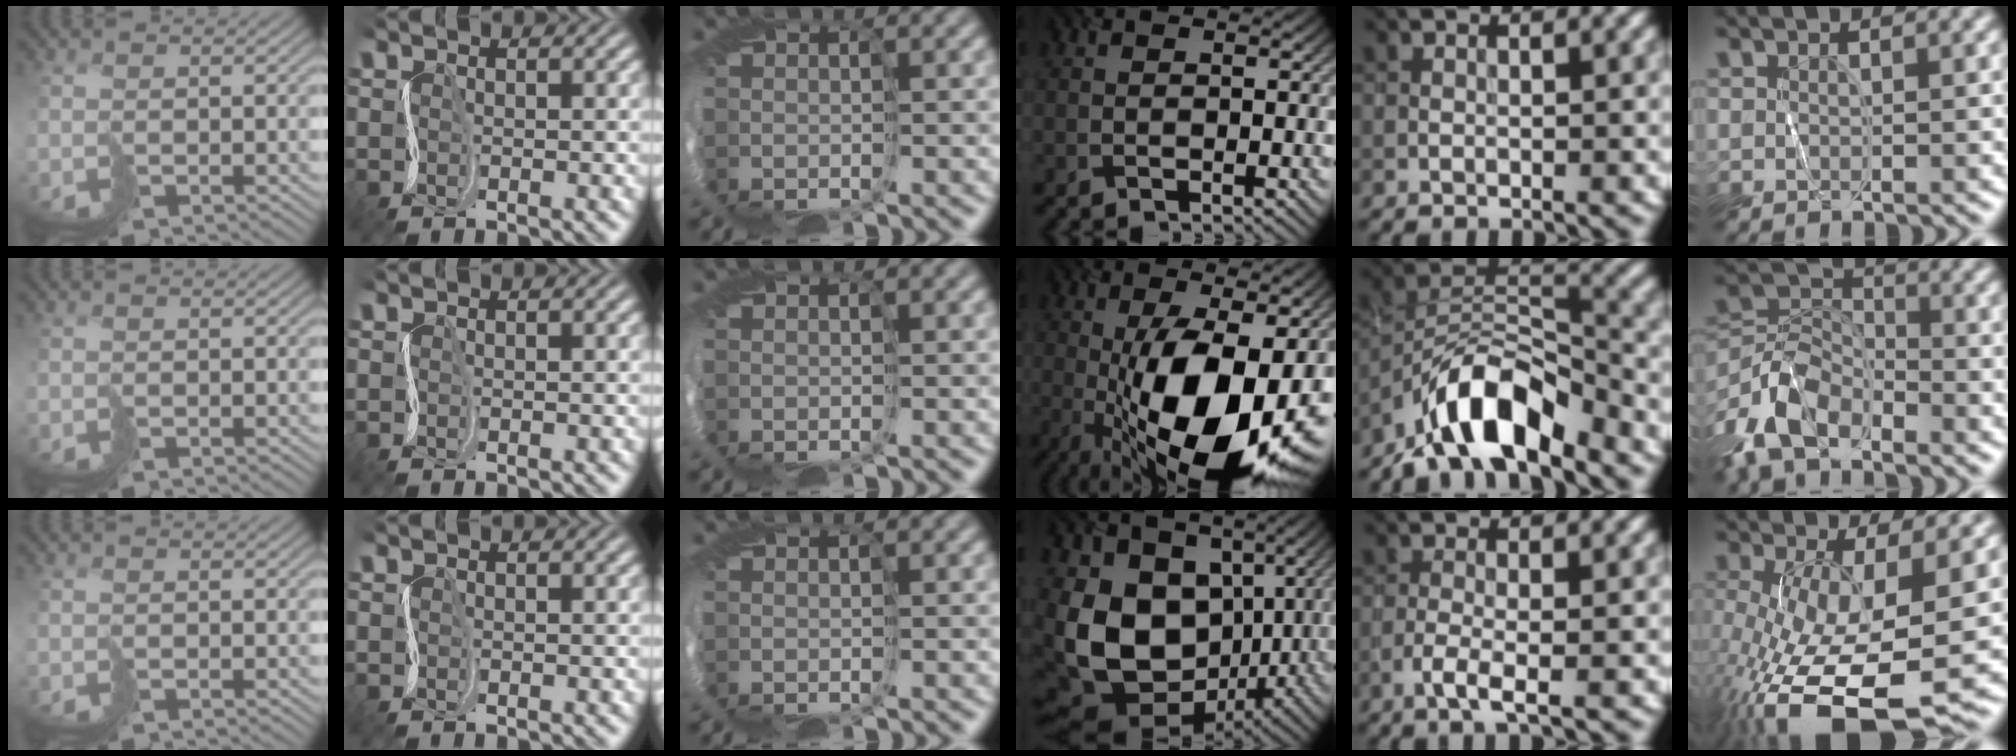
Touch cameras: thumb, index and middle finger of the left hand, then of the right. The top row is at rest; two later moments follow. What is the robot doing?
{"motion": "cut", "object": "wrapping paper"}